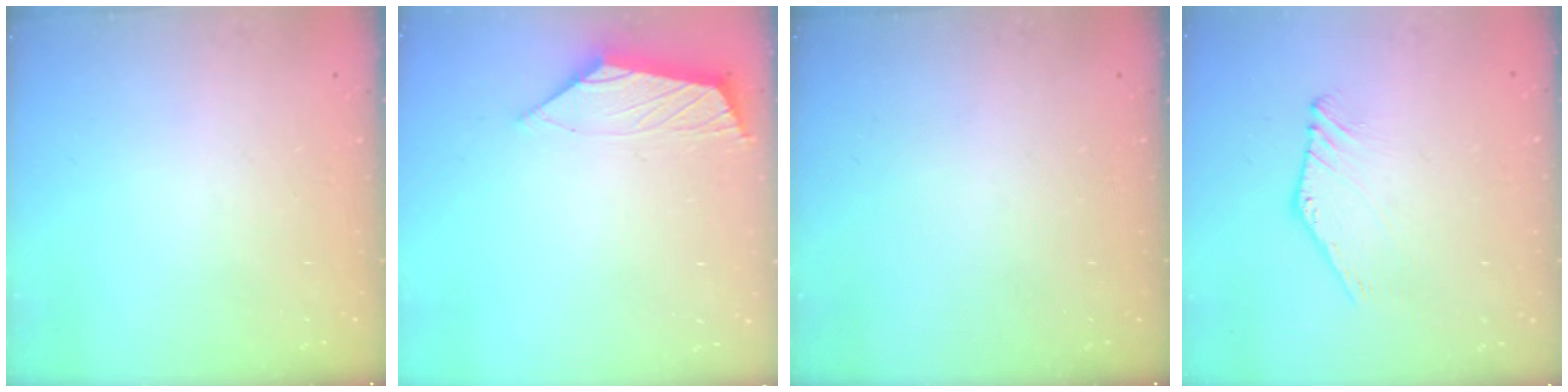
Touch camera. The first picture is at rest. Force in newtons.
{"total": 2.9, "press": 2.8, "slide": 0.6}
{"total": 0.0}
{"total": 2.0, "press": 2.0, "slide": 0.0}